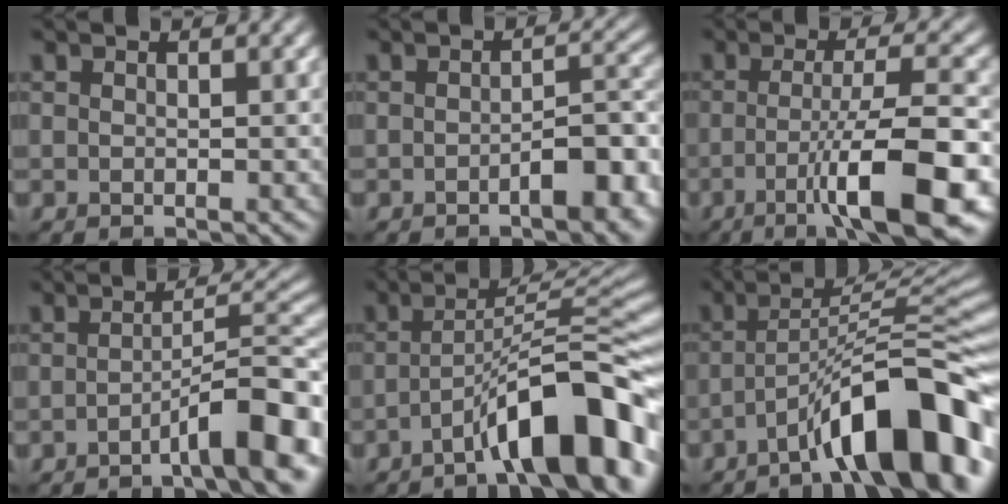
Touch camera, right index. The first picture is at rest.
{"total": 4.8, "force": [-2.2, 1.6, 4.0], "torque": [-0.054, 0.011, -0.032]}
{"total": 9.9, "force": [-3.4, 2.0, 9.1], "torque": [-0.128, 0.006, -0.062]}
{"total": 7.5, "force": [-3.4, 1.3, 6.6], "torque": [-0.086, 0.019, -0.058]}
{"total": 10.6, "force": [-5.3, 2.4, 8.9], "torque": [-0.119, 0.025, -0.089]}
{"total": 11.7, "force": [-6.4, 2.7, 9.5], "torque": [-0.125, 0.023, -0.104]}